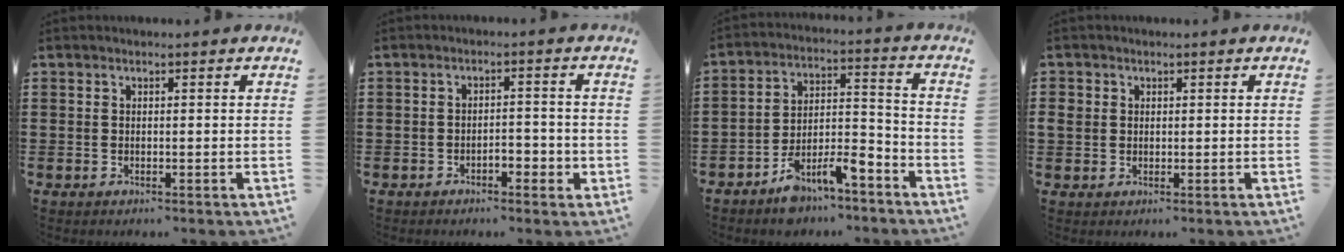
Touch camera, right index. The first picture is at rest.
{"total": 2.5, "force": [-1.4, 1.2, 1.7], "torque": [-0.033, 0.005, -0.029]}
{"total": 8.4, "force": [-7.1, 2.5, 3.7], "torque": [-0.055, 0.021, -0.133]}
{"total": 1.4, "force": [0.3, 1.3, 0.5], "torque": [-0.013, 0.005, 0.004]}